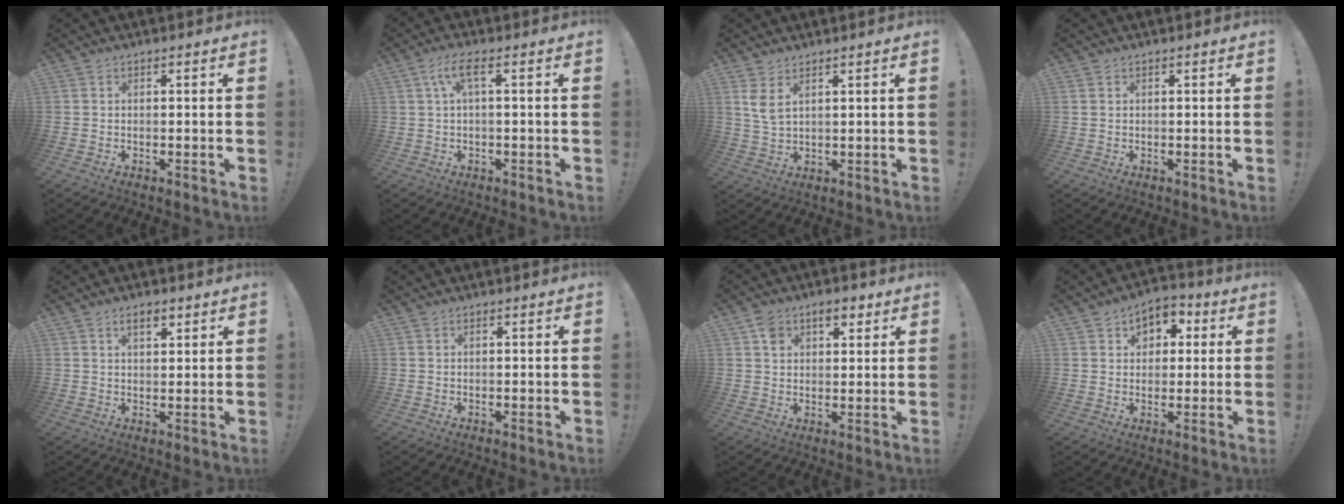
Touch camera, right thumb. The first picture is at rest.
{"total": 5.5, "force": [1.2, 1.0, 5.3], "torque": [-0.104, 0.003, 0.021]}
{"total": 4.5, "force": [2.5, 1.5, 3.4], "torque": [-0.059, -0.012, 0.044]}
{"total": 0.0}
{"total": 4.3, "force": [2.3, 2.2, 2.9], "torque": [-0.044, -0.003, 0.039]}
{"total": 0.0}
{"total": 6.6, "force": [3.4, 4.6, 3.3], "torque": [-0.051, -0.001, 0.063]}
{"total": 6.6, "force": [2.0, 5.6, 2.6], "torque": [-0.034, -0.001, 0.040]}